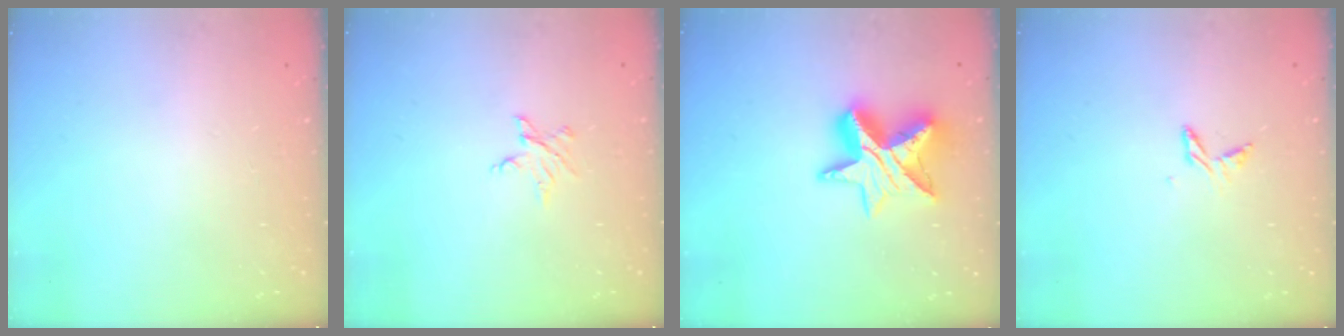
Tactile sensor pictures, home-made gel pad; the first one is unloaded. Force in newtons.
{"total": 3.8, "press": 3.8, "slide": 0.5}
{"total": 14.2, "press": 14.1, "slide": 1.1}
{"total": 5.3, "press": 5.2, "slide": 0.6}